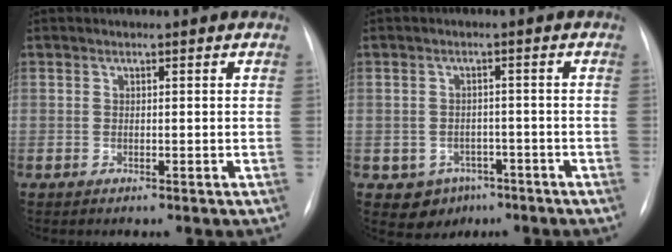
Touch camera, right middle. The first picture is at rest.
{"total": 4.8, "force": [-2.6, 3.9, 1.1], "torque": [-0.012, 0.009, -0.028]}